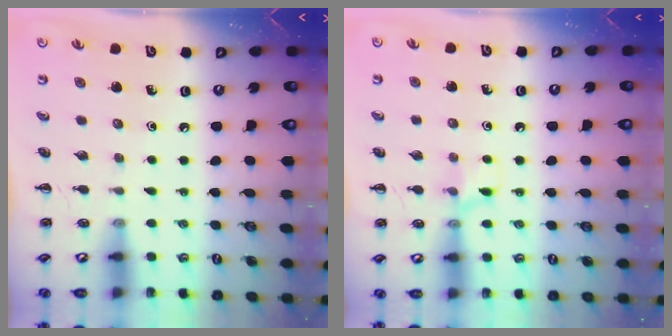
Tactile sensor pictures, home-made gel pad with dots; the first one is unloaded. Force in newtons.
{"total": 6.9, "press": 6.8, "slide": 1.1}